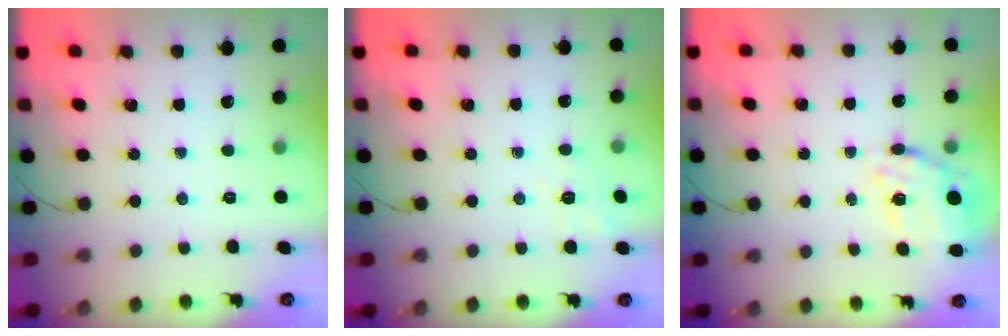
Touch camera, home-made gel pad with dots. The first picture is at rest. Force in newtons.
{"total": 2.2, "press": 0.8, "slide": 2.1}
{"total": 16.7, "press": 16.3, "slide": 3.6}